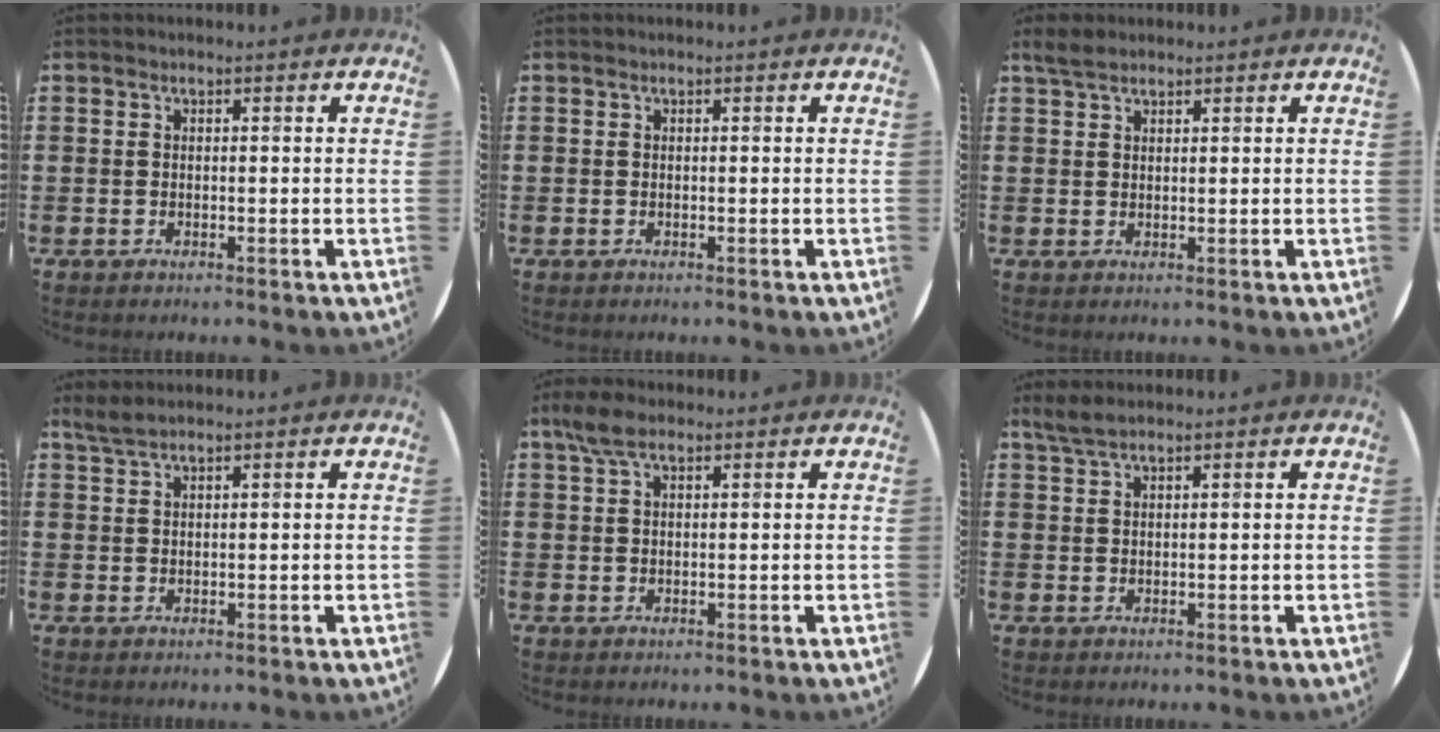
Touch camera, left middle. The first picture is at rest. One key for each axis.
{"total": 0.0}
{"total": 2.2, "fx": 1.9, "fy": 0.8, "fz": 0.8, "tx": -0.012, "ty": 0.003, "tz": 0.034}
{"total": 2.0, "fx": 1.8, "fy": 0.3, "fz": 0.9, "tx": -0.021, "ty": 0.003, "tz": 0.033}
{"total": 3.5, "fx": 2.2, "fy": 1.5, "fz": 2.2, "tx": -0.049, "ty": 0.007, "tz": 0.041}
{"total": 2.4, "fx": 2.0, "fy": 0.4, "fz": 1.2, "tx": -0.027, "ty": 0.003, "tz": 0.037}